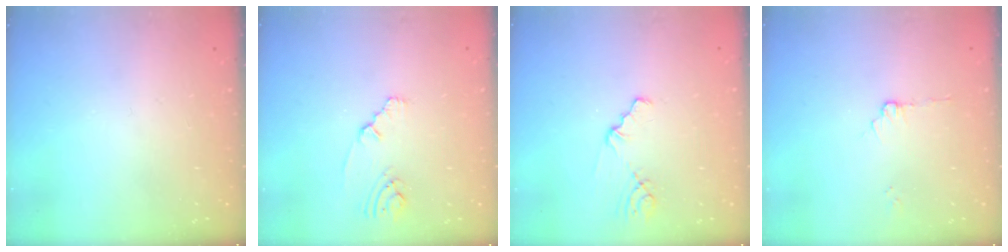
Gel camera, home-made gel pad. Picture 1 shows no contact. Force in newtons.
{"total": 2.7, "press": 2.7, "slide": 0.5}
{"total": 1.1, "press": 1.0, "slide": 0.2}
{"total": 3.6, "press": 3.5, "slide": 0.4}